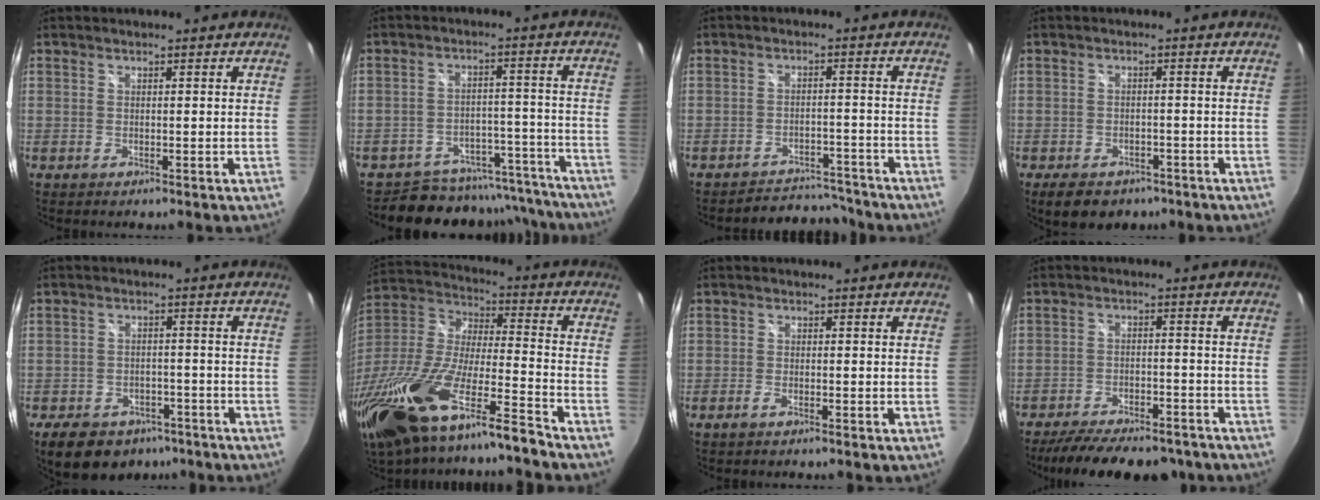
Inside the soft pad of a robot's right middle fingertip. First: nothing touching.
{"total": 15.4, "force": [-14.1, 6.1, 1.9], "torque": [-0.038, 0.043, -0.176]}
{"total": 9.2, "force": [-8.8, 2.3, 1.2], "torque": [-0.033, 0.013, -0.118]}
{"total": 7.6, "force": [-5.2, 4.3, 3.5], "torque": [-0.070, -0.007, -0.069]}
{"total": 12.0, "force": [-8.2, 7.2, 5.0], "torque": [-0.121, 0.008, -0.109]}
{"total": 26.5, "force": [-18.1, 4.4, 18.8], "torque": [-0.371, -0.056, -0.332]}
{"total": 1.4, "force": [-1.0, 0.0, 0.9], "torque": [-0.024, -0.001, -0.023]}
{"total": 19.2, "force": [-15.9, 6.2, 8.9], "torque": [-0.177, -0.019, -0.216]}